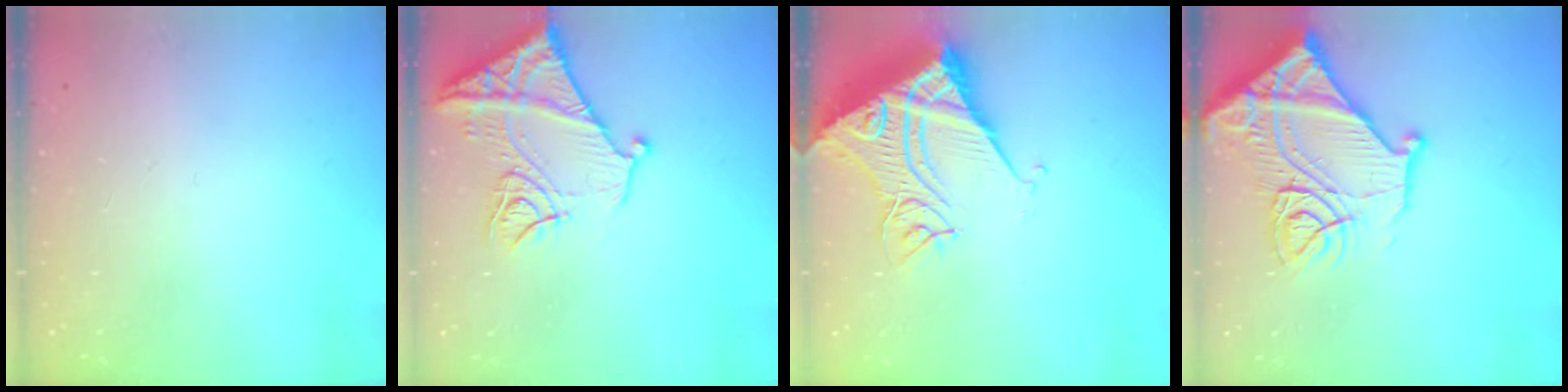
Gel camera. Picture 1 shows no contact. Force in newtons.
{"total": 15.7, "press": 15.6, "slide": 1.7}
{"total": 16.3, "press": 16.2, "slide": 1.9}
{"total": 19.6, "press": 19.5, "slide": 2.0}